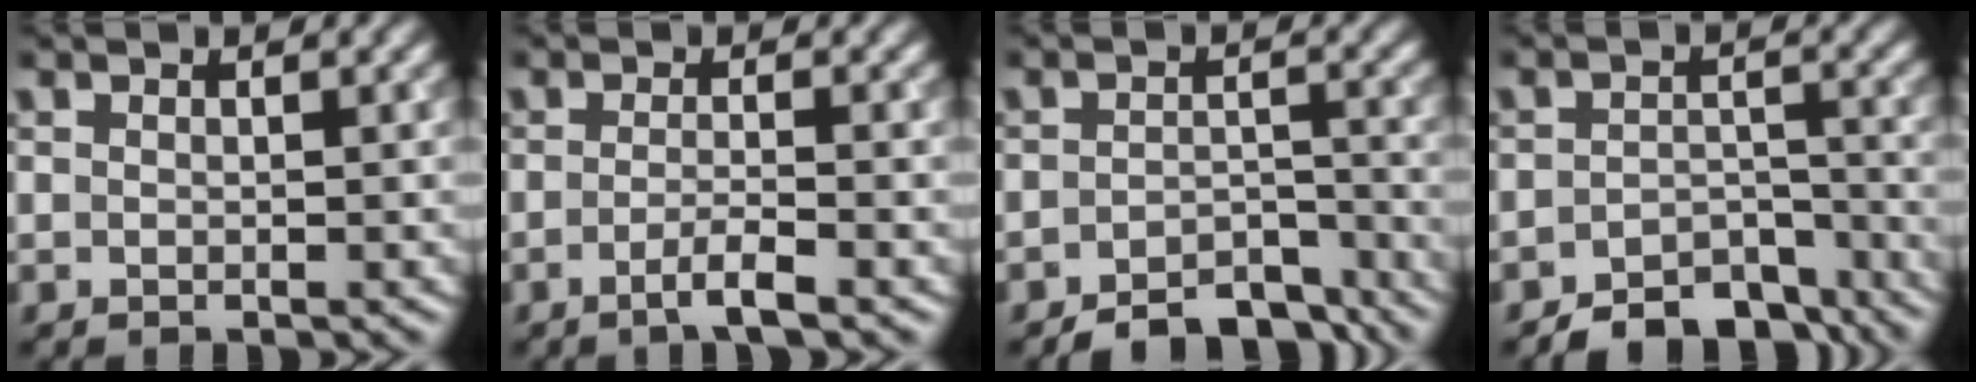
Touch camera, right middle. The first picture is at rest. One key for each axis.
{"total": 2.3, "fx": -1.1, "fy": 0.4, "fz": 1.9, "tx": -0.029, "ty": 0.003, "tz": -0.028}
{"total": 5.4, "fx": -4.5, "fy": 2.0, "fz": 2.2, "tx": -0.025, "ty": -0.004, "tz": -0.063}
{"total": 6.0, "fx": -5.1, "fy": 2.4, "fz": 2.2, "tx": -0.024, "ty": -0.008, "tz": -0.074}